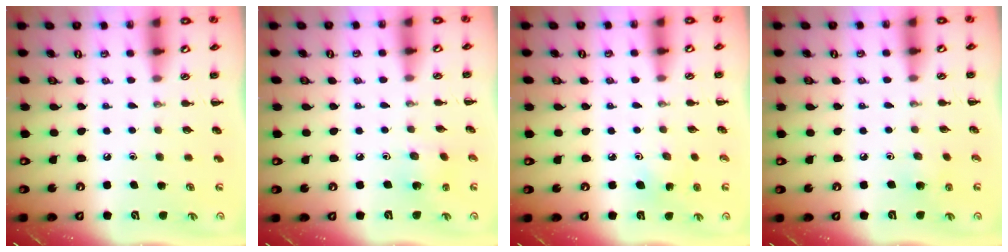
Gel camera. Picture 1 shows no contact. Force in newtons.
{"total": 2.7, "press": 2.6, "slide": 0.7}
{"total": 3.6, "press": 3.5, "slide": 1.0}
{"total": 3.8, "press": 3.6, "slide": 1.2}